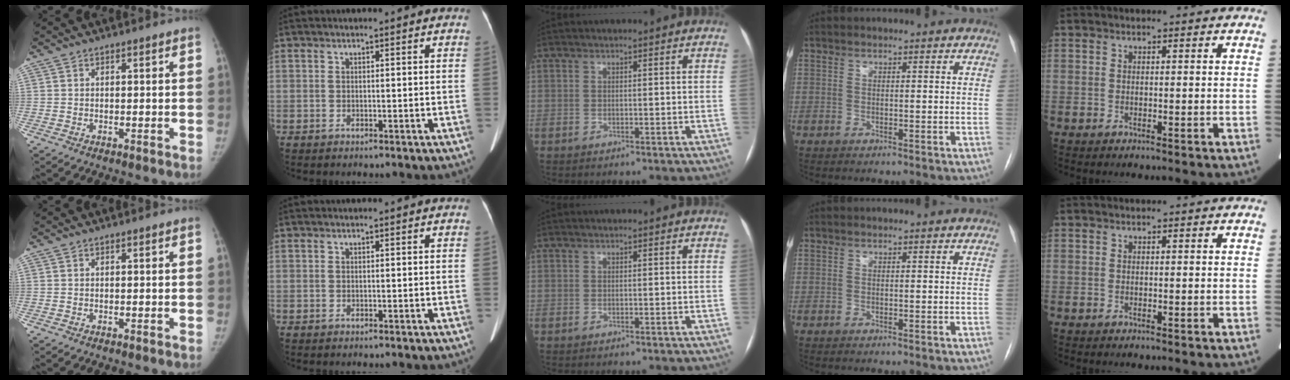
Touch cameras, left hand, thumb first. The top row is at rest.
{}